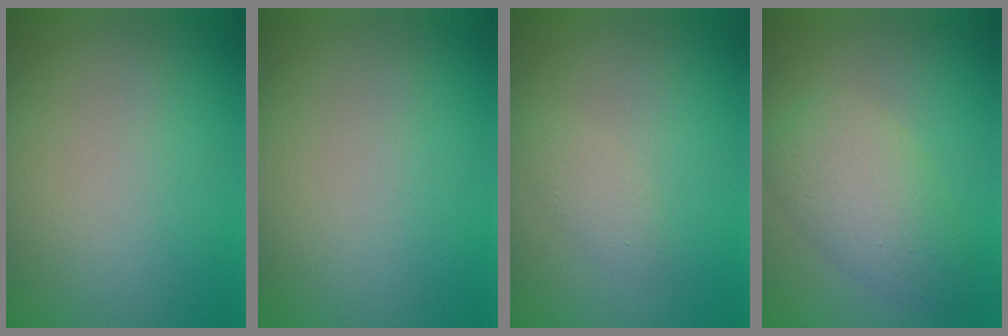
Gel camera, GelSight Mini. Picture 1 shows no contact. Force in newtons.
{"total": 0.0}
{"total": 1.4, "press": 1.4, "slide": 0.1}
{"total": 5.1, "press": 5.1, "slide": 0.1}